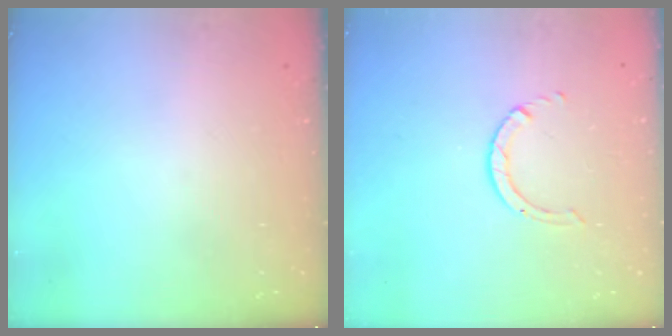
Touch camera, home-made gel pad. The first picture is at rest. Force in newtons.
{"total": 1.7, "press": 1.7, "slide": 0.1}